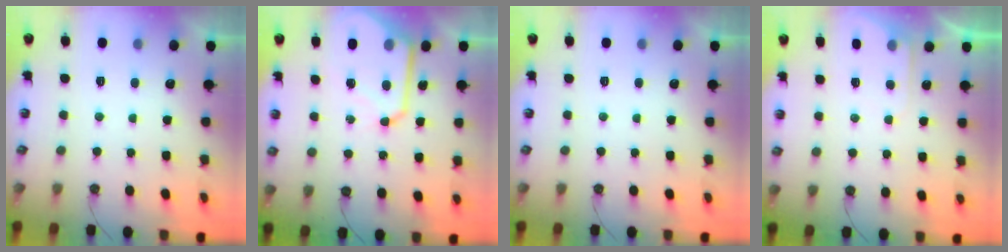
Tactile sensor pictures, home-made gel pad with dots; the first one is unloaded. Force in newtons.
{"total": 12.0, "press": 11.9, "slide": 1.1}
{"total": 0.0}
{"total": 4.2, "press": 4.2, "slide": 0.7}